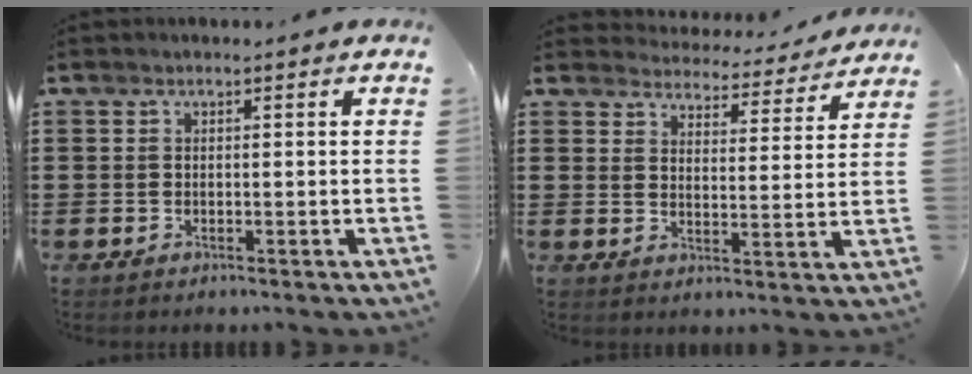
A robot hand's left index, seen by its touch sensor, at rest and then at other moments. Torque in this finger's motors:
{"motor_torque": [1.07, -1.06, 0.19, 0.01]}